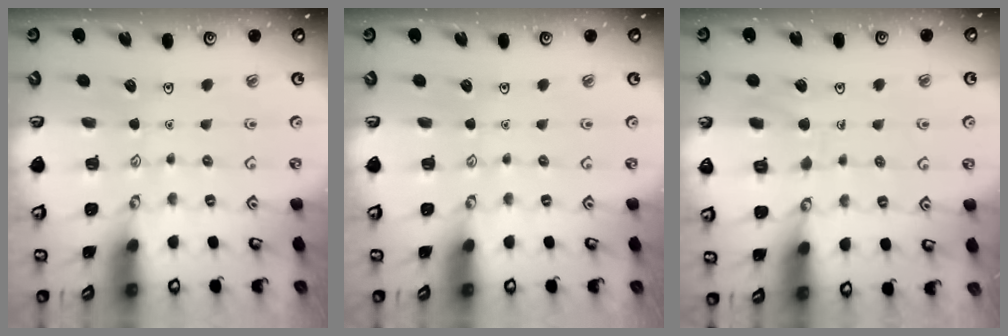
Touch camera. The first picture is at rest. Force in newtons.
{"total": 0.0}
{"total": 7.3, "press": 7.2, "slide": 0.7}